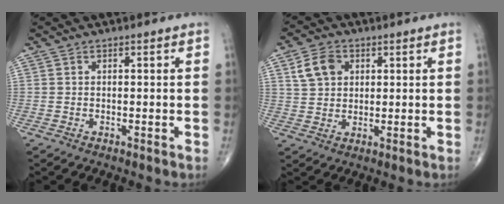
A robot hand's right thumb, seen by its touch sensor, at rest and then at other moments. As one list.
[{"total": 6.5, "force": [2.4, 4.9, 3.5], "torque": [-0.048, -0.002, 0.044]}]